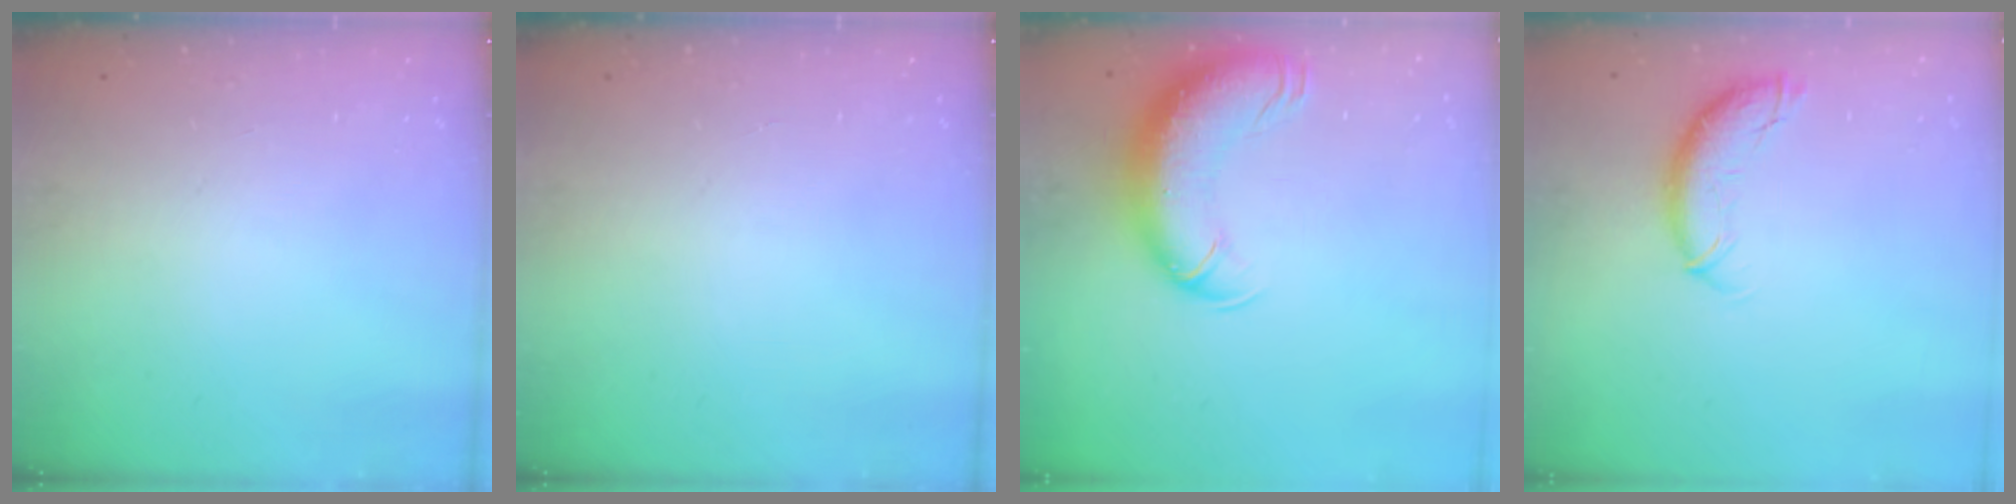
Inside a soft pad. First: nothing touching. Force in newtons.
{"total": 0.0}
{"total": 14.7, "press": 14.2, "slide": 3.6}
{"total": 9.4, "press": 9.4, "slide": 0.8}